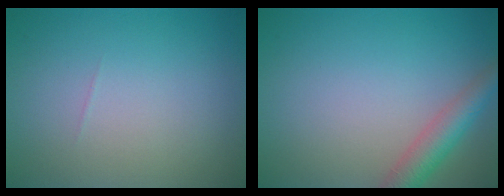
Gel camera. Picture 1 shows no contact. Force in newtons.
{"total": 3.5, "press": 3.5, "slide": 0.2}